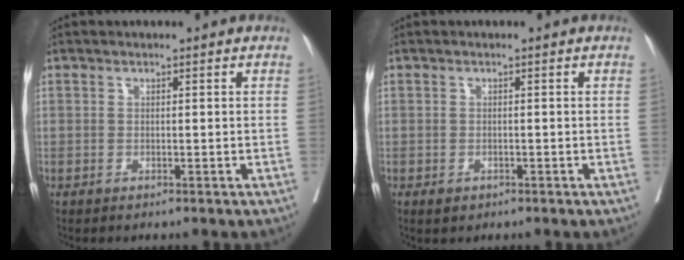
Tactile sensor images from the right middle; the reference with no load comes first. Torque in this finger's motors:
{"motor_torque": [0.31, -0.25, -0.05, 0.00]}